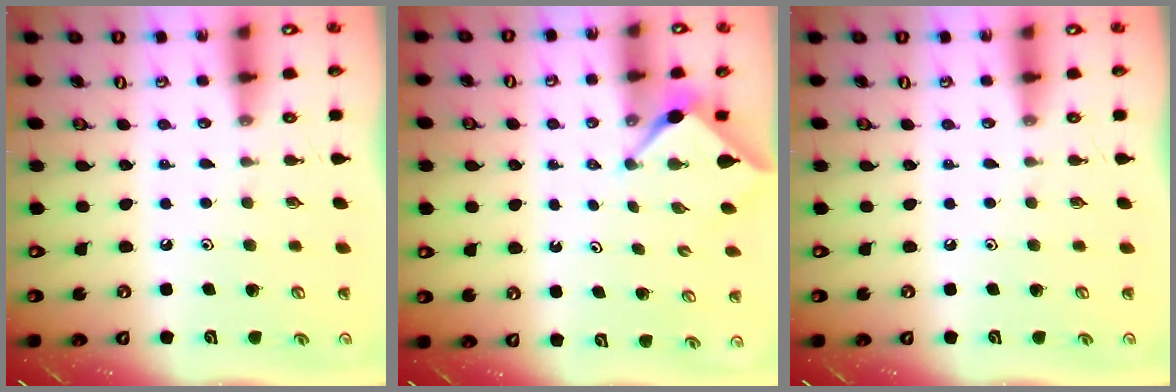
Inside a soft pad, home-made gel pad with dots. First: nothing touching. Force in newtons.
{"total": 3.0, "press": 2.9, "slide": 0.3}
{"total": 0.0}